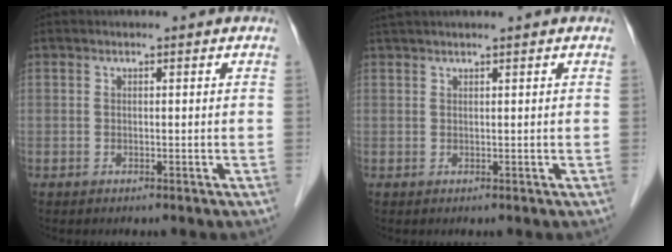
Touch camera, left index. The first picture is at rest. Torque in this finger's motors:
{"motor_torque": [0.38, -0.36, 0.05, 0.00]}